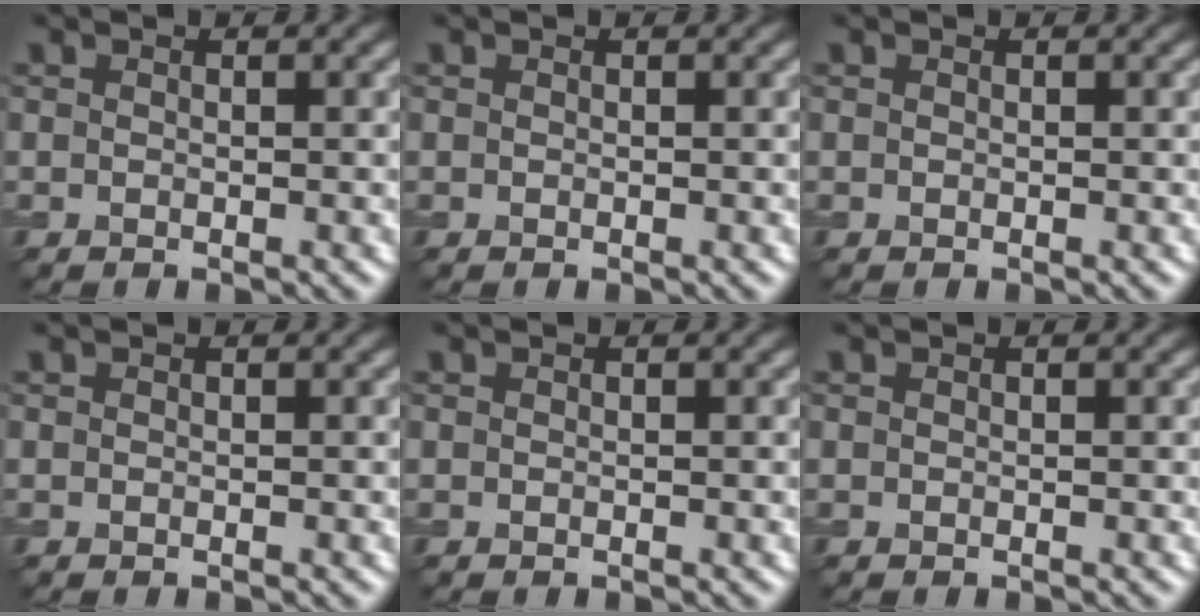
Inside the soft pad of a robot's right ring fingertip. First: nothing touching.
{"total": 0.0}
{"total": 0.0}
{"total": 0.0}
{"total": 0.0}
{"total": 0.0}